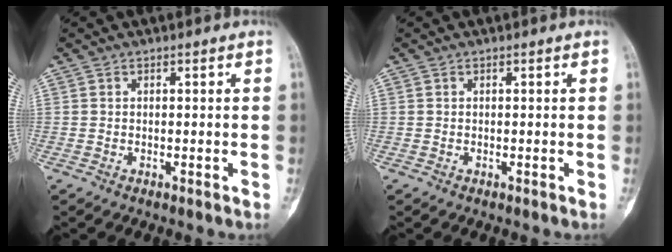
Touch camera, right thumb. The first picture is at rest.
{"total": 0.0}